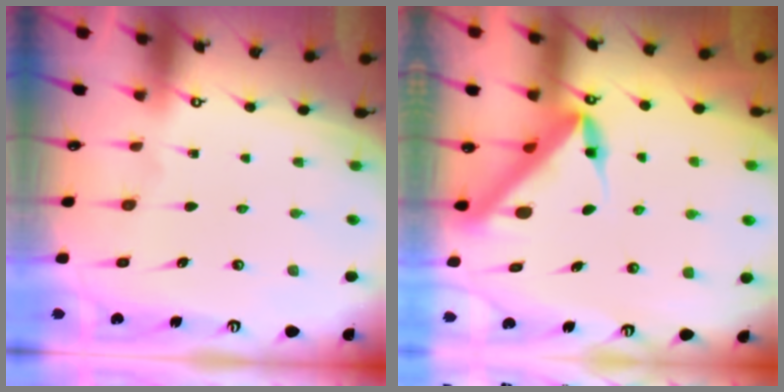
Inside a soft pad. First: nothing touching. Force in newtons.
{"total": 6.4, "press": 6.4, "slide": 0.3}